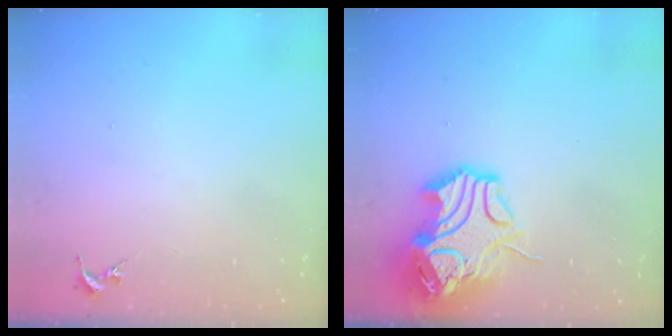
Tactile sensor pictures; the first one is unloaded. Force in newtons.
{"total": 17.6, "press": 17.4, "slide": 2.5}